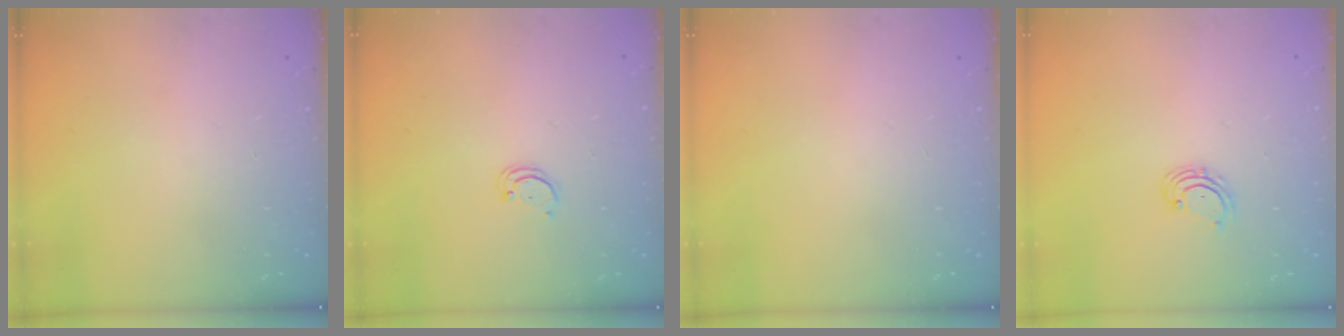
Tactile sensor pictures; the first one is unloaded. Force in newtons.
{"total": 1.6, "press": 1.6, "slide": 0.1}
{"total": 0.0}
{"total": 2.5, "press": 2.4, "slide": 0.4}